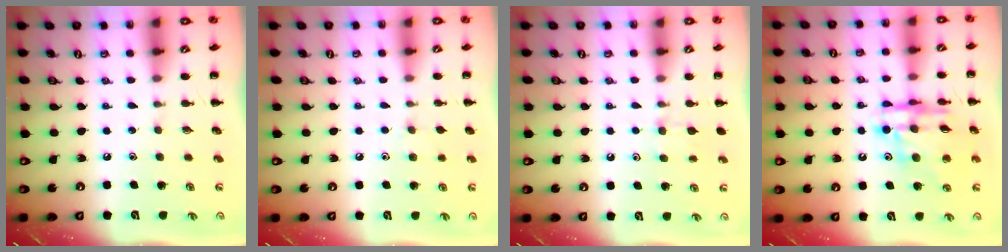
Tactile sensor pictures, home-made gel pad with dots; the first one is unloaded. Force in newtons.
{"total": 4.6, "press": 4.3, "slide": 1.5}
{"total": 7.5, "press": 7.3, "slide": 2.0}
{"total": 12.6, "press": 12.2, "slide": 3.3}